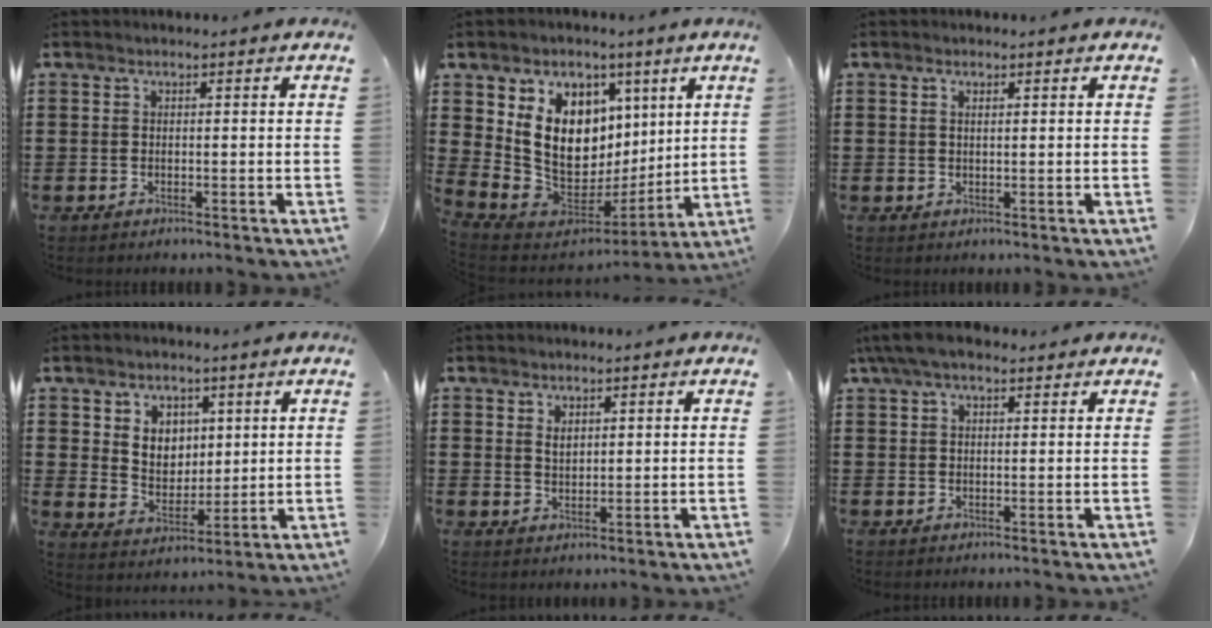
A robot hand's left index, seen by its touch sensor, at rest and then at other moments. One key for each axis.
{"total": 13.1, "fx": 4.0, "fy": 10.3, "fz": 7.1, "tx": -0.173, "ty": -0.031, "tz": 0.085}
{"total": 1.1, "fx": 0.4, "fy": 0.4, "fz": 0.9, "tx": -0.019, "ty": 0.004, "tz": 0.007}
{"total": 5.2, "fx": 2.4, "fy": 4.4, "fz": 1.6, "tx": -0.046, "ty": 0.004, "tz": 0.040}
{"total": 1.7, "fx": 1.0, "fy": 1.0, "fz": 0.9, "tx": -0.013, "ty": 0.001, "tz": 0.016}
{"total": 4.7, "fx": 3.0, "fy": 1.7, "fz": 3.2, "tx": -0.069, "ty": 0.007, "tz": 0.055}